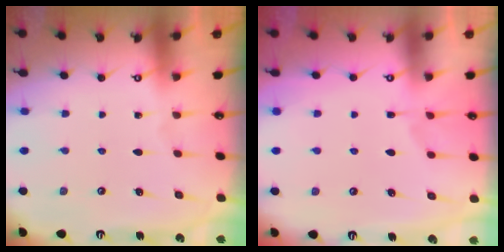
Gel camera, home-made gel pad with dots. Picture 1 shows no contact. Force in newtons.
{"total": 4.1, "press": 3.9, "slide": 1.3}